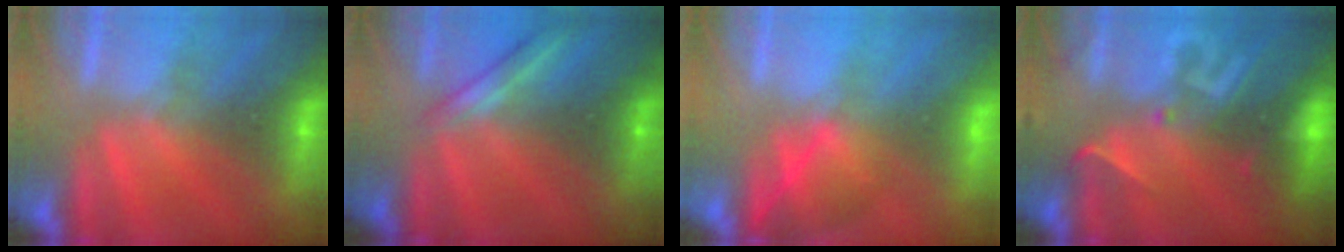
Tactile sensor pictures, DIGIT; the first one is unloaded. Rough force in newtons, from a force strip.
{"total": 1.9}
{"total": 2.9}
{"total": 2.9}